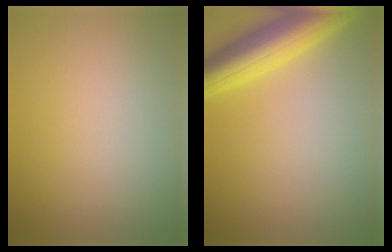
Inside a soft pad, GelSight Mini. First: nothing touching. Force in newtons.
{"total": 6.7, "press": 6.7, "slide": 0.3}